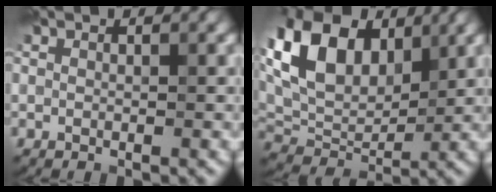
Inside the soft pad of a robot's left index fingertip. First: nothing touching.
{"total": 11.2, "force": [4.2, 7.0, 7.7], "torque": [-0.169, 0.018, 0.069]}